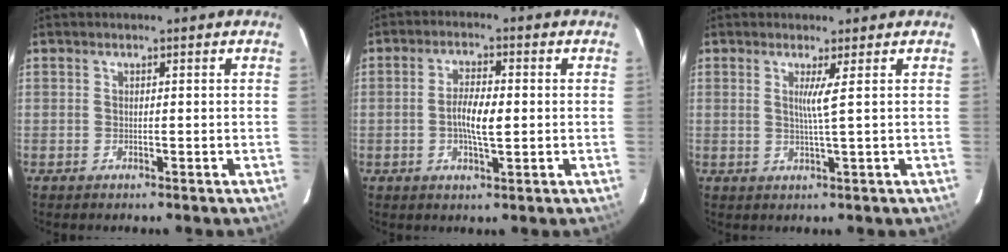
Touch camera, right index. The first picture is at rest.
{"total": 5.4, "force": [-0.4, 1.2, 5.2], "torque": [-0.103, 0.002, -0.009]}
{"total": 2.4, "force": [0.6, -1.0, 2.1], "torque": [-0.040, -0.008, 0.014]}